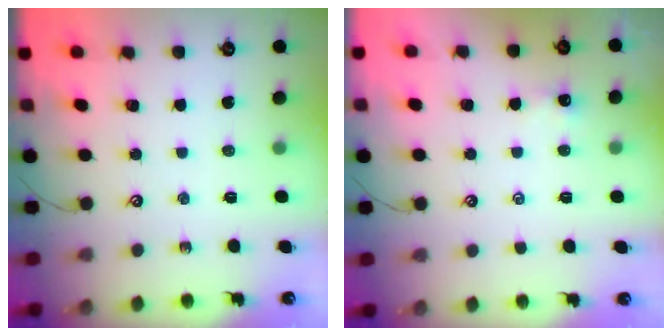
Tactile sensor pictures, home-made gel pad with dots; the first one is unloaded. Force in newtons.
{"total": 0.0}